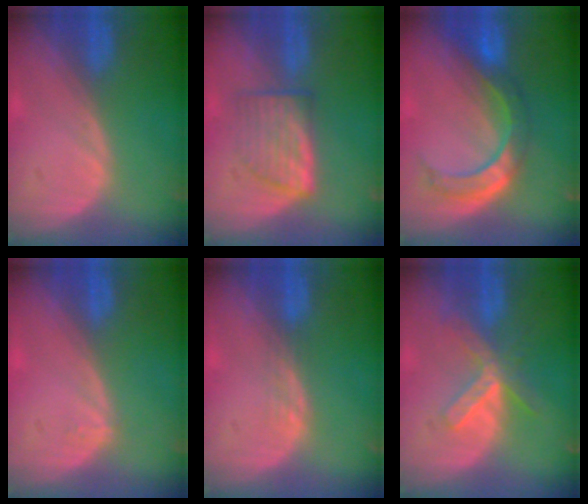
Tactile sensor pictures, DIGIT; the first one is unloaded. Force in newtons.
{"total": 5.9, "press": 5.7, "slide": 1.4}
{"total": 7.4, "press": 7.0, "slide": 2.4}
{"total": 0.6, "press": 0.4, "slide": 0.5}
{"total": 1.5, "press": 1.5, "slide": 0.3}
{"total": 5.3, "press": 5.3, "slide": 0.8}